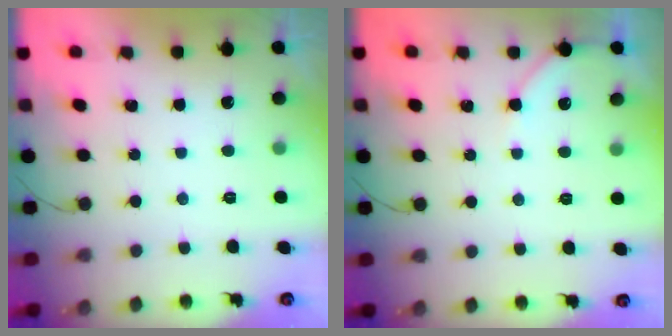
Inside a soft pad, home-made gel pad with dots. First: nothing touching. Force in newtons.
{"total": 4.9, "press": 4.8, "slide": 0.7}